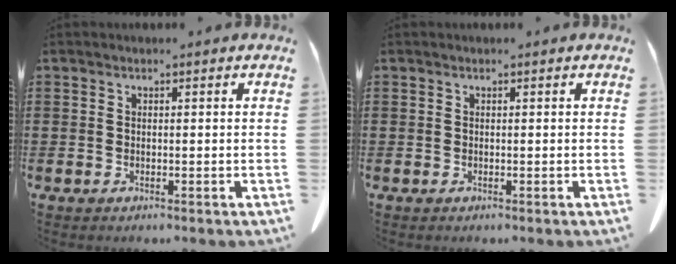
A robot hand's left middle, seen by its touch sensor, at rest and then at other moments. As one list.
[{"total": 0.0}]